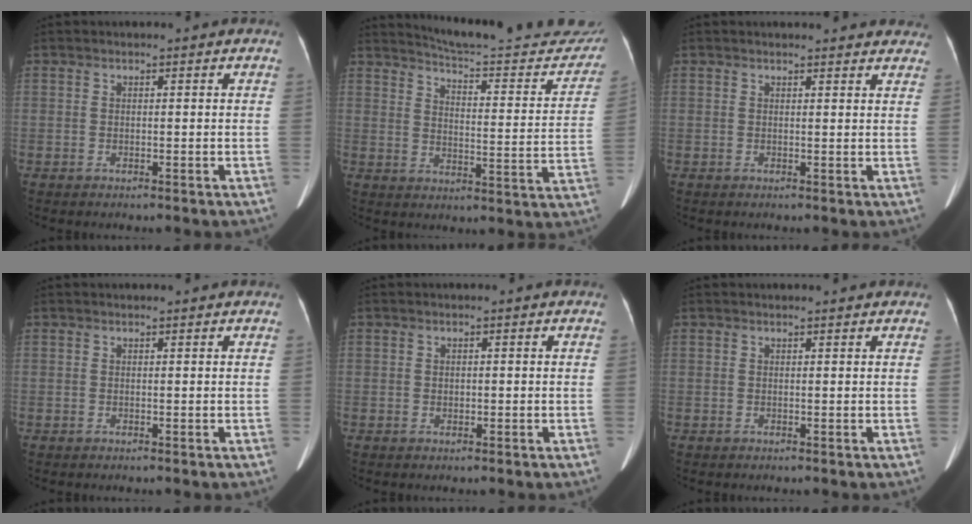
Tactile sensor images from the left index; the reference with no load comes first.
{"total": 23.6, "force": [22.3, 3.1, 6.9], "torque": [-0.083, -0.080, 0.271]}
{"total": 10.9, "force": [10.2, 2.4, 2.9], "torque": [-0.011, 0.007, 0.099]}
{"total": 1.2, "force": [1.1, 0.0, 0.4], "torque": [-0.009, 0.011, 0.016]}
{"total": 0.8, "force": [0.0, 0.6, 0.5], "torque": [-0.009, 0.000, 0.000]}
{"total": 2.5, "force": [2.3, 0.2, 0.7], "torque": [-0.011, 0.014, 0.027]}